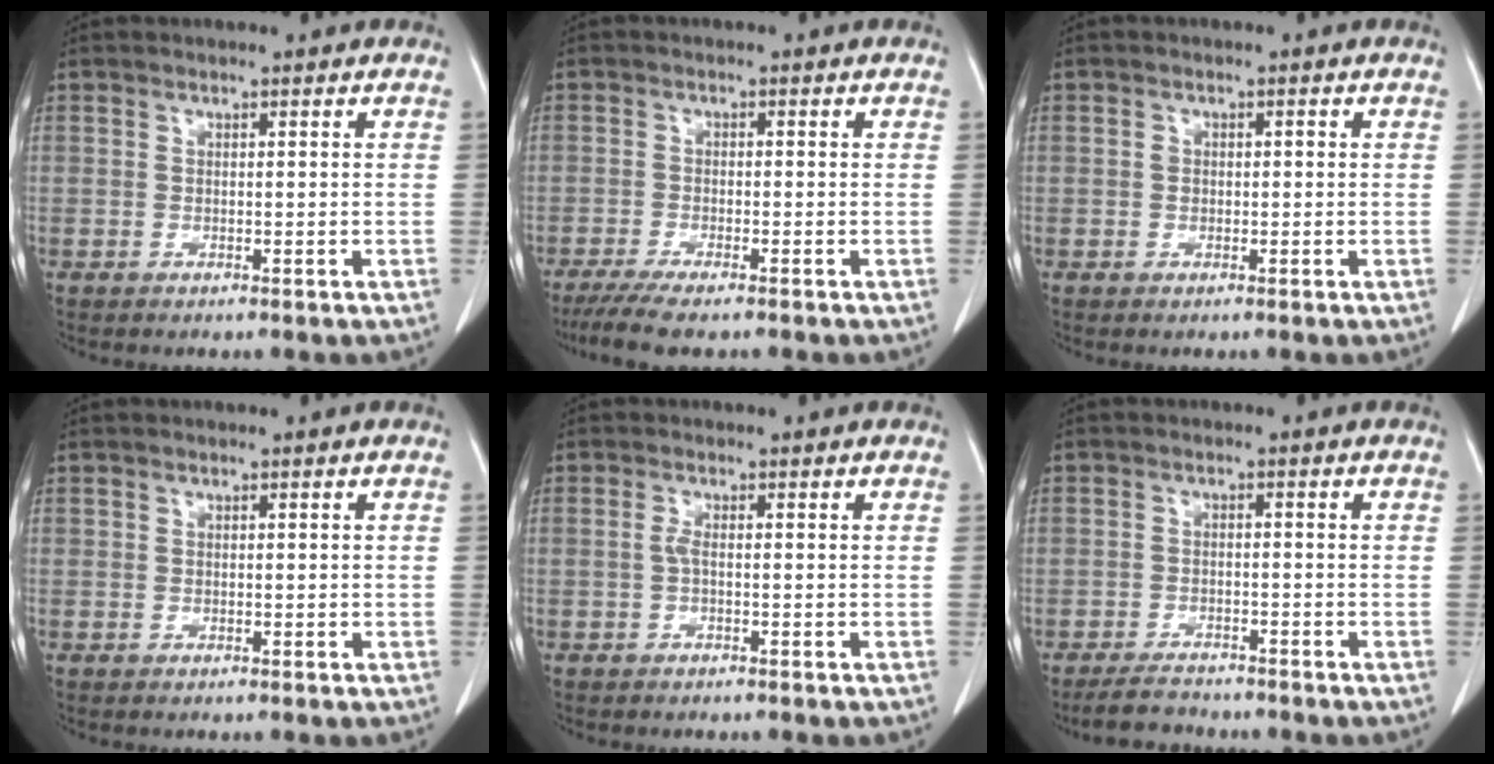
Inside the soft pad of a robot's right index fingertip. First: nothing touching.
{"total": 6.4, "force": [-5.1, 0.6, 3.9], "torque": [-0.064, -0.015, -0.083]}
{"total": 1.1, "force": [0.0, 0.9, 0.6], "torque": [-0.011, 0.007, 0.002]}
{"total": 0.0}
{"total": 1.1, "force": [-0.2, 0.1, 1.1], "torque": [-0.022, 0.003, -0.005]}
{"total": 3.9, "force": [-3.6, 1.3, 0.8], "torque": [-0.018, -0.006, -0.060]}